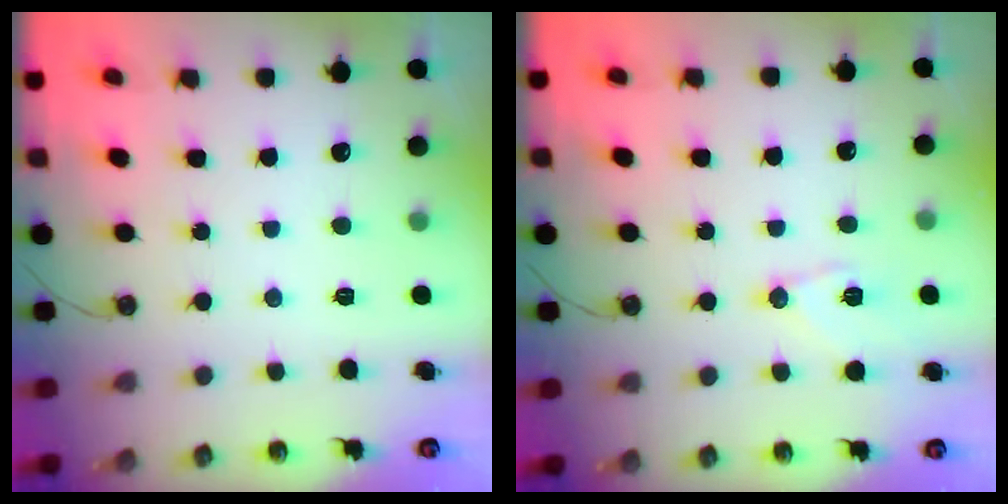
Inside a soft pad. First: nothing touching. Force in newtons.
{"total": 8.7, "press": 8.6, "slide": 1.0}